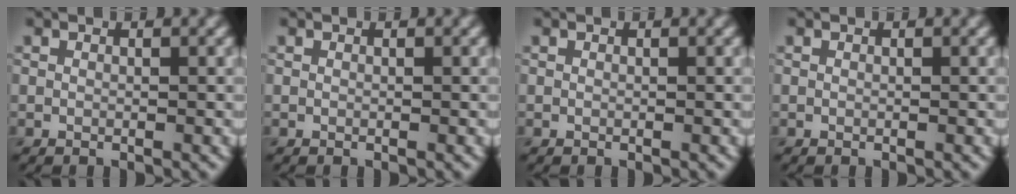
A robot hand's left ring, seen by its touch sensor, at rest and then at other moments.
{"total": 0.0}
{"total": 0.0}
{"total": 0.0}